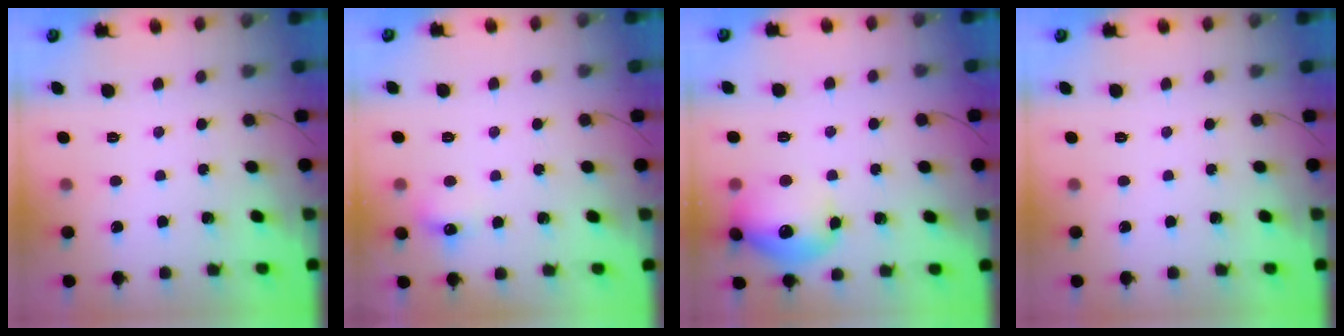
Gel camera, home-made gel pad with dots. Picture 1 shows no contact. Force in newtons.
{"total": 5.6, "press": 5.4, "slide": 1.5}
{"total": 15.0, "press": 14.9, "slide": 1.4}
{"total": 0.0}